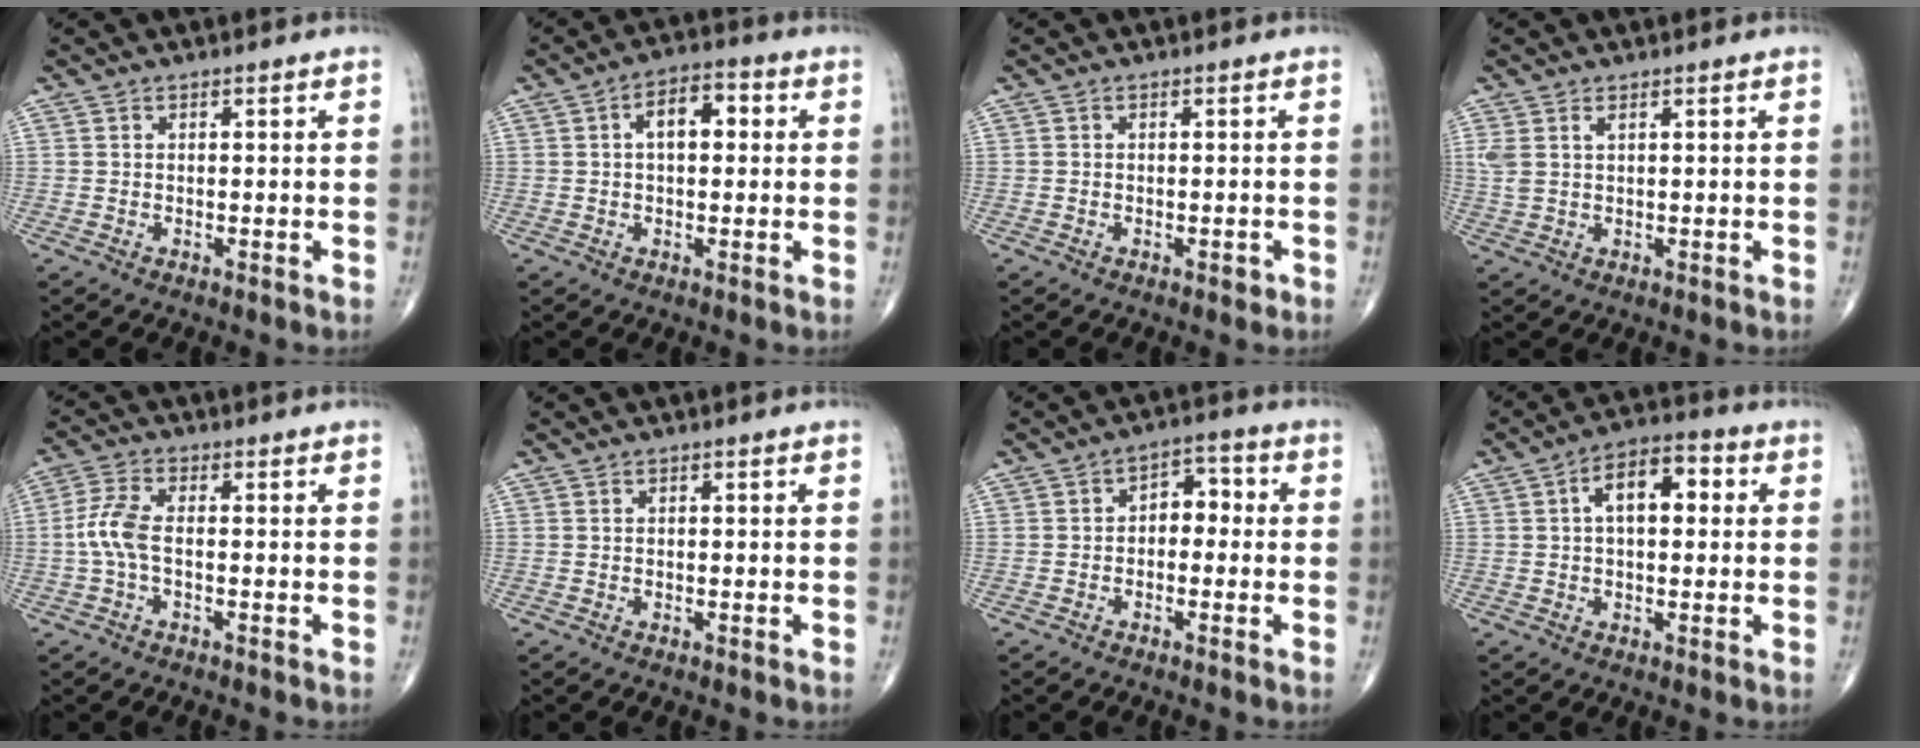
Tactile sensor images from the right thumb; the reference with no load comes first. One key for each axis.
{"total": 6.8, "fx": 1.2, "fy": 3.7, "fz": 5.6, "tx": -0.074, "ty": 0.020, "tz": 0.010}
{"total": 1.2, "fx": -0.6, "fy": 0.6, "fz": 0.8, "tx": -0.008, "ty": 0.000, "tz": -0.009}
{"total": 2.9, "fx": 1.2, "fy": 1.4, "fz": 2.3, "tx": -0.061, "ty": 0.008, "tz": 0.034}
{"total": 5.7, "fx": -0.8, "fy": 2.4, "fz": 5.1, "tx": -0.129, "ty": 0.013, "tz": -0.022}
{"total": 0.0}
{"total": 5.0, "fx": -0.4, "fy": 3.4, "fz": 3.6, "tx": -0.023, "ty": 0.024, "tz": -0.020}
{"total": 9.0, "fx": 1.7, "fy": 4.8, "fz": 7.4, "tx": -0.102, "ty": 0.025, "tz": 0.017}